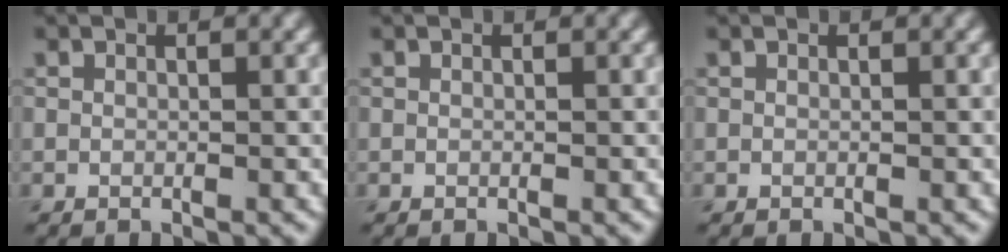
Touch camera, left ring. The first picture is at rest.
{"total": 0.0}
{"total": 0.0}